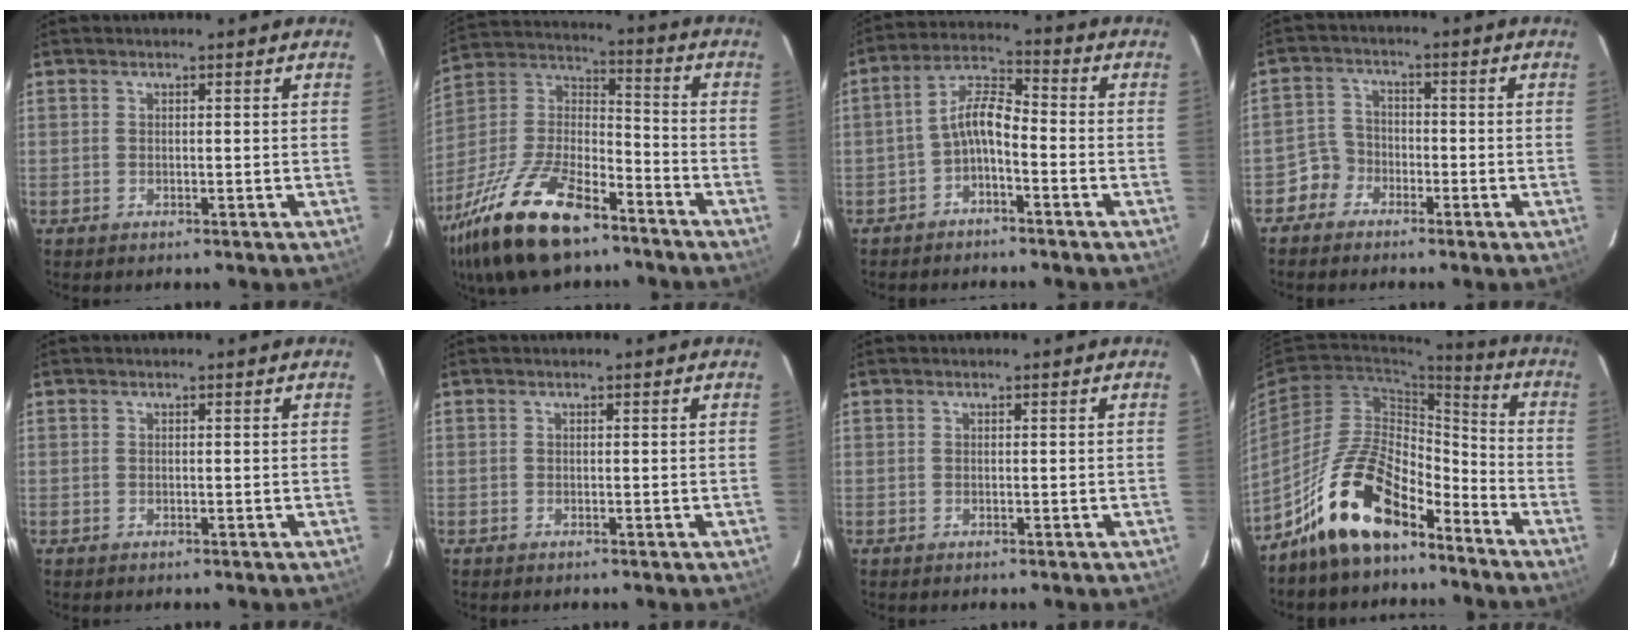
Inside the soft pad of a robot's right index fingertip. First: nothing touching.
{"total": 24.1, "force": [-15.7, 9.7, 15.6], "torque": [-0.331, -0.020, -0.279]}
{"total": 5.8, "force": [-2.8, 2.1, 4.6], "torque": [-0.104, 0.020, -0.055]}
{"total": 4.4, "force": [-2.9, 3.3, -0.1], "torque": [-0.001, 0.021, -0.060]}
{"total": 0.0}
{"total": 0.0}
{"total": 0.0}
{"total": 16.0, "force": [-11.3, 6.7, 9.1], "torque": [-0.173, 0.026, -0.197]}